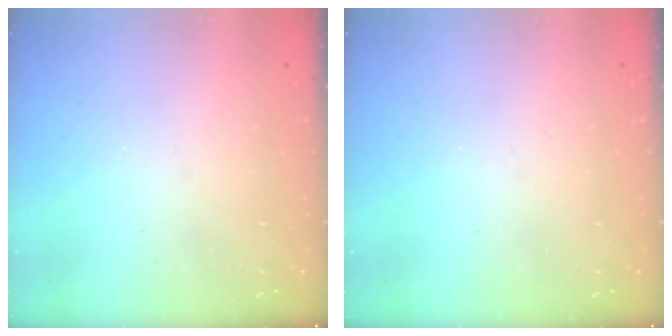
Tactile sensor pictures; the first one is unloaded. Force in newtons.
{"total": 0.0}